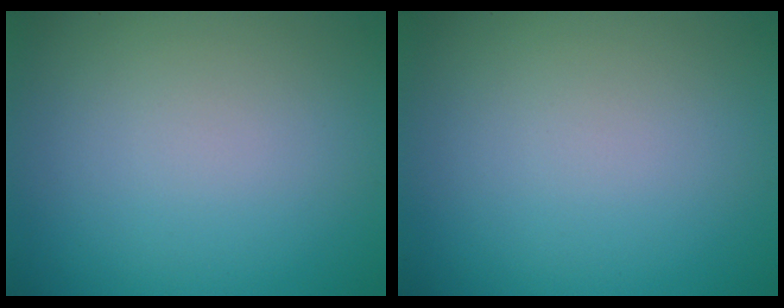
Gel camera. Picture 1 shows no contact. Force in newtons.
{"total": 0.0}